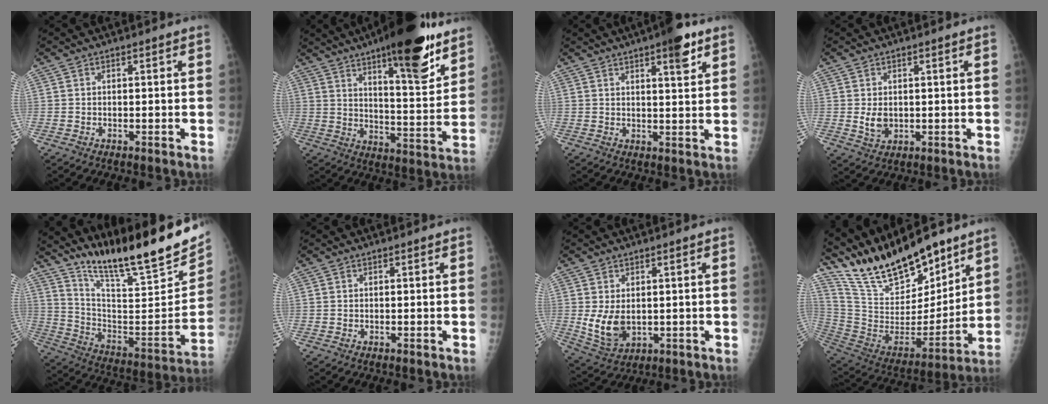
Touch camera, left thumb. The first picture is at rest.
{"total": 20.9, "force": [13.2, 5.5, 15.2], "torque": [-0.193, -0.071, 0.198]}
{"total": 6.7, "force": [4.0, 1.5, 5.2], "torque": [-0.064, -0.018, 0.054]}
{"total": 3.2, "force": [0.3, 2.3, 2.3], "torque": [-0.033, -0.008, 0.015]}
{"total": 25.5, "force": [19.5, 3.9, 16.0], "torque": [-0.230, -0.101, 0.319]}
{"total": 0.0}
{"total": 7.0, "force": [0.4, 4.5, 5.4], "torque": [-0.089, -0.017, 0.027]}
{"total": 24.1, "force": [19.6, 7.4, 12.0], "torque": [-0.181, -0.090, 0.354]}